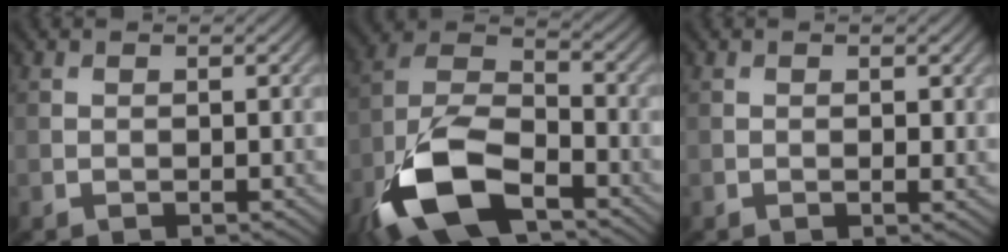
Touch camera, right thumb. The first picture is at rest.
{"total": 15.5, "force": [-8.4, 7.6, 10.6], "torque": [-0.238, -0.029, -0.176]}
{"total": 1.0, "force": [0.3, 0.3, 0.9], "torque": [-0.013, -0.005, 0.005]}